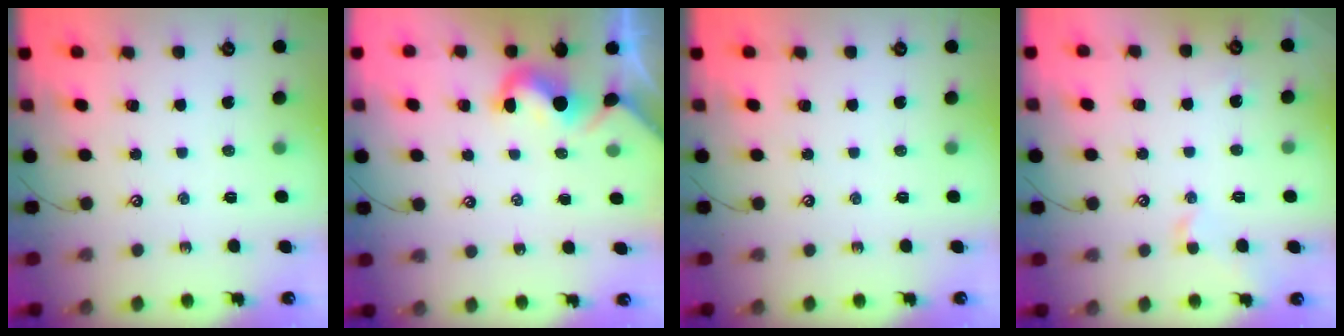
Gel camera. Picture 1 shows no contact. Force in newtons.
{"total": 1.7, "press": 1.7, "slide": 0.2}
{"total": 0.0}
{"total": 0.9, "press": 0.9, "slide": 0.1}